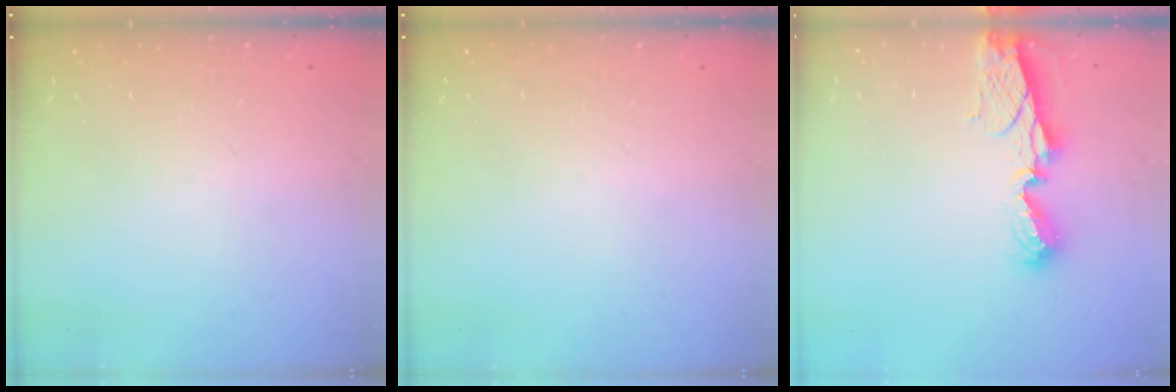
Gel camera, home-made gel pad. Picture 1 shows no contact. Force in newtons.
{"total": 0.0}
{"total": 8.4, "press": 8.4, "slide": 1.1}